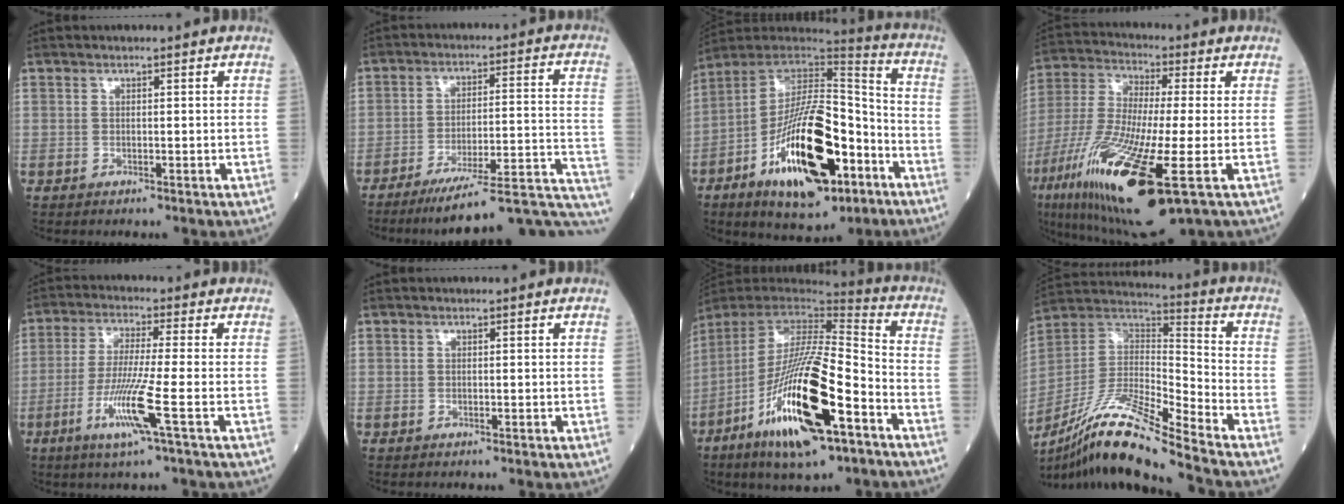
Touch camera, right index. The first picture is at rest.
{"total": 22.7, "force": [-19.9, 0.9, 10.8], "torque": [-0.066, 0.019, -0.273]}
{"total": 23.2, "force": [-10.2, 8.1, 19.3], "torque": [-0.341, -0.012, -0.163]}
{"total": 23.3, "force": [-8.2, 4.1, 21.4], "torque": [-0.456, -0.052, -0.144]}
{"total": 9.0, "force": [-3.5, -1.3, 8.2], "torque": [-0.162, -0.023, -0.074]}
{"total": 0.0}
{"total": 22.9, "force": [-10.8, 4.2, 19.7], "torque": [-0.381, -0.044, -0.195]}
{"total": 18.1, "force": [-13.9, 0.2, 11.5], "torque": [-0.243, -0.011, -0.261]}